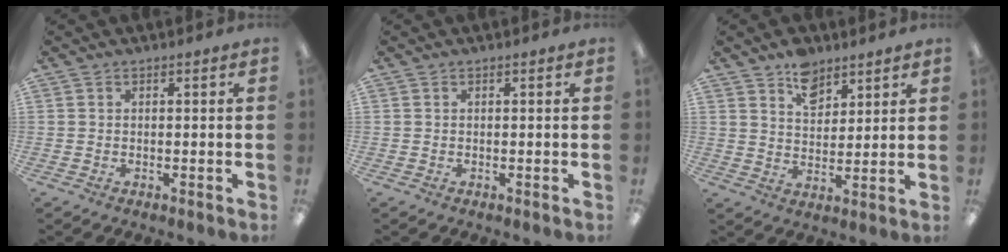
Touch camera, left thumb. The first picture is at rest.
{"total": 0.0}
{"total": 7.9, "force": [5.7, 4.7, 2.9], "torque": [-0.029, -0.030, 0.100]}